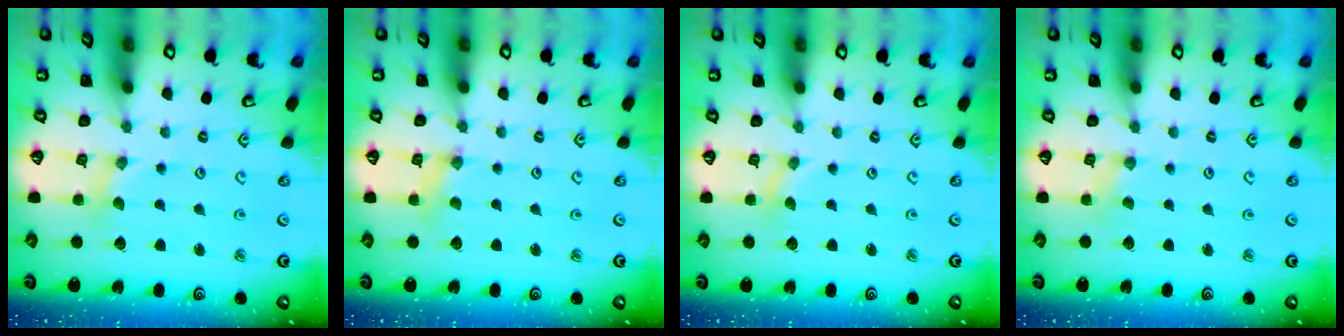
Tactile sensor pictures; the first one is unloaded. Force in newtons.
{"total": 1.5, "press": 1.5, "slide": 0.1}
{"total": 0.0}
{"total": 0.0}